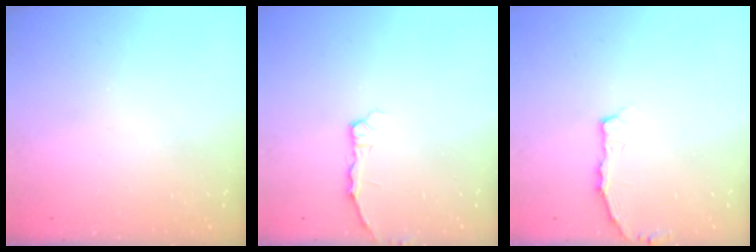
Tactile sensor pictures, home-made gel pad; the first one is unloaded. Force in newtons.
{"total": 2.9, "press": 2.8, "slide": 0.4}
{"total": 2.9, "press": 2.9, "slide": 0.5}